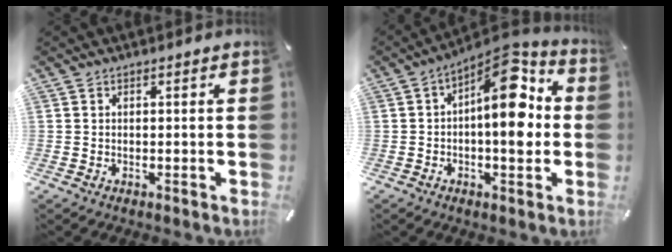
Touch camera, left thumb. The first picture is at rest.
{"total": 13.7, "force": [2.5, 5.8, 12.1], "torque": [-0.151, -0.035, 0.038]}